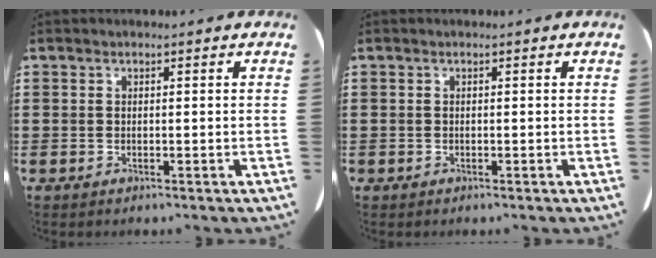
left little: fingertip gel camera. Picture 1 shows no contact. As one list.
[{"total": 0.0}]